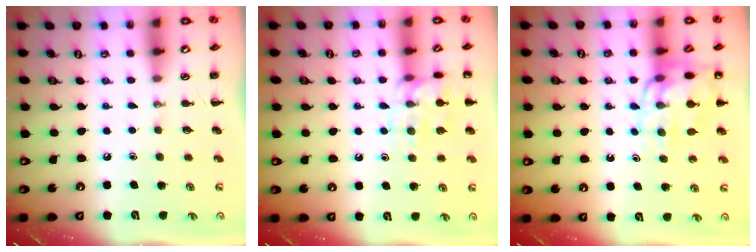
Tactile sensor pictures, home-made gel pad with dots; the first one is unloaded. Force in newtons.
{"total": 13.3, "press": 13.3, "slide": 0.9}
{"total": 12.8, "press": 12.5, "slide": 2.5}